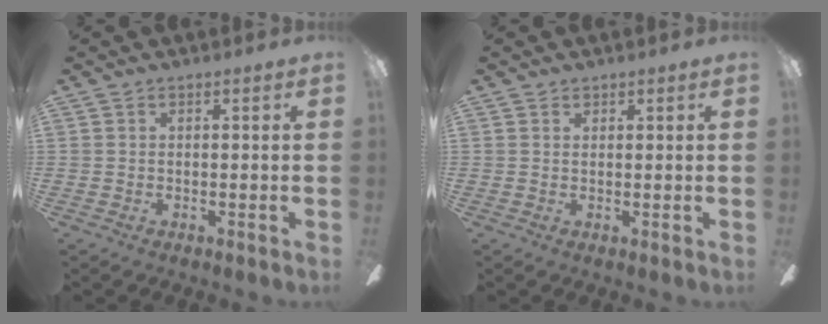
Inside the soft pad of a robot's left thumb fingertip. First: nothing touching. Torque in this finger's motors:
{"motor_torque": [0.18, -0.12, -0.17, 0.03, -0.03]}